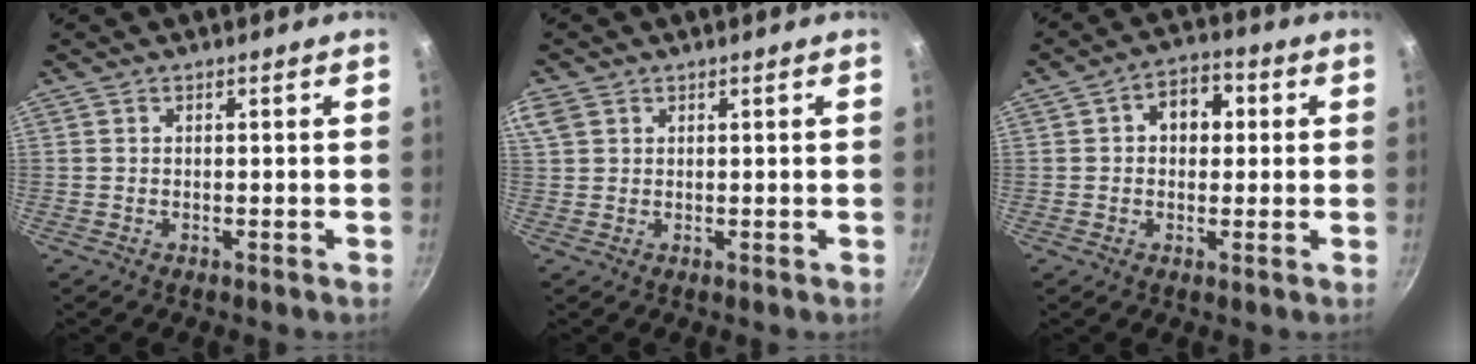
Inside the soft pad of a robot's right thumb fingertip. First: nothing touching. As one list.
[{"total": 5.3, "force": [2.5, 3.8, 2.9], "torque": [-0.064, 0.014, 0.053]}, {"total": 7.1, "force": [1.3, 5.2, 4.7], "torque": [-0.028, 0.014, 0.010]}]